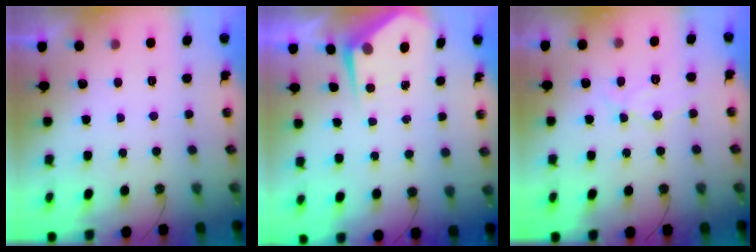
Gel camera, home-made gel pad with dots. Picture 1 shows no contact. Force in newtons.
{"total": 5.4, "press": 5.3, "slide": 0.6}
{"total": 10.4, "press": 10.4, "slide": 0.2}